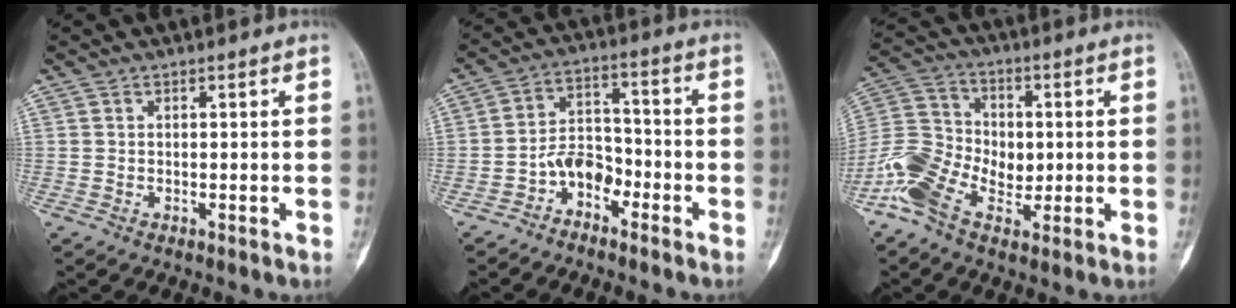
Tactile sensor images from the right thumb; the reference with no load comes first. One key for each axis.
{"total": 6.6, "fx": -3.7, "fy": 4.3, "fz": 3.4, "tx": -0.039, "ty": 0.044, "tz": -0.077}
{"total": 12.6, "fx": -3.0, "fy": 8.8, "fz": 8.5, "tx": -0.145, "ty": 0.020, "tz": -0.065}